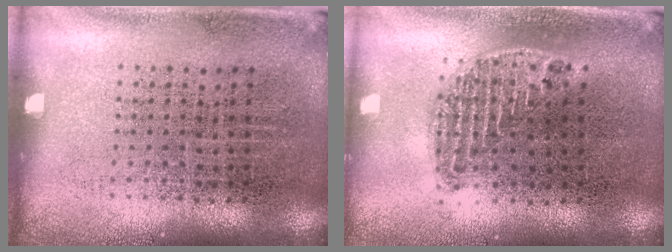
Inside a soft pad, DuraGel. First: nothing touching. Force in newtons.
{"total": 1.2, "press": 1.0, "slide": 0.6}